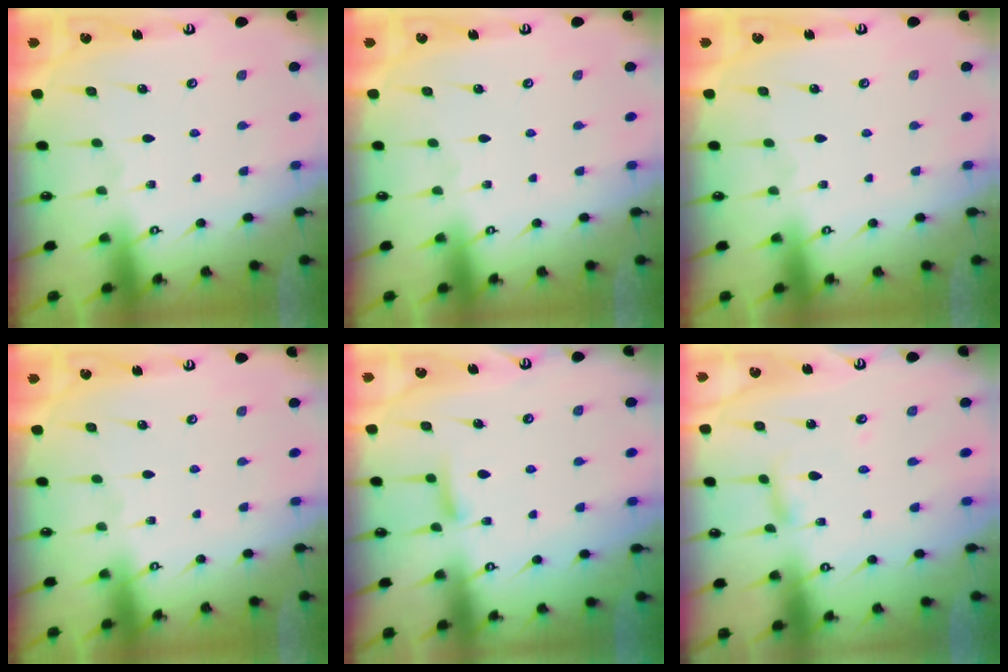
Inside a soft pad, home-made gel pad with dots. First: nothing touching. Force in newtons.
{"total": 0.0}
{"total": 0.0}
{"total": 0.0}
{"total": 5.5, "press": 5.4, "slide": 0.8}
{"total": 2.7, "press": 2.7, "slide": 0.2}